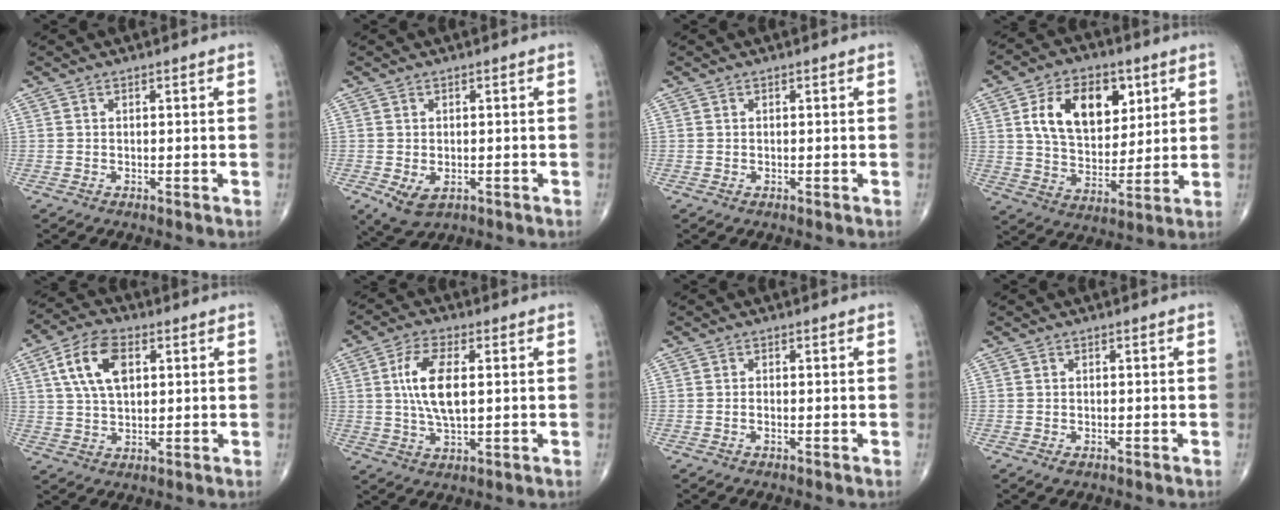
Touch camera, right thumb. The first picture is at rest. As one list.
[{"total": 4.7, "force": [-1.4, 3.0, 3.4], "torque": [-0.058, -0.006, -0.012]}, {"total": 0.0}, {"total": 16.2, "force": [5.6, 10.3, 11.2], "torque": [-0.145, -0.019, 0.104]}, {"total": 10.7, "force": [3.2, 6.3, 8.0], "torque": [-0.137, 0.005, 0.056]}, {"total": 9.8, "force": [1.4, 4.1, 8.8], "torque": [-0.174, -0.005, 0.026]}, {"total": 0.6, "force": [-0.2, 0.2, 0.5], "torque": [-0.009, 0.000, -0.004]}, {"total": 0.9, "force": [-0.4, 0.5, 0.6], "torque": [-0.008, -0.002, -0.005]}]